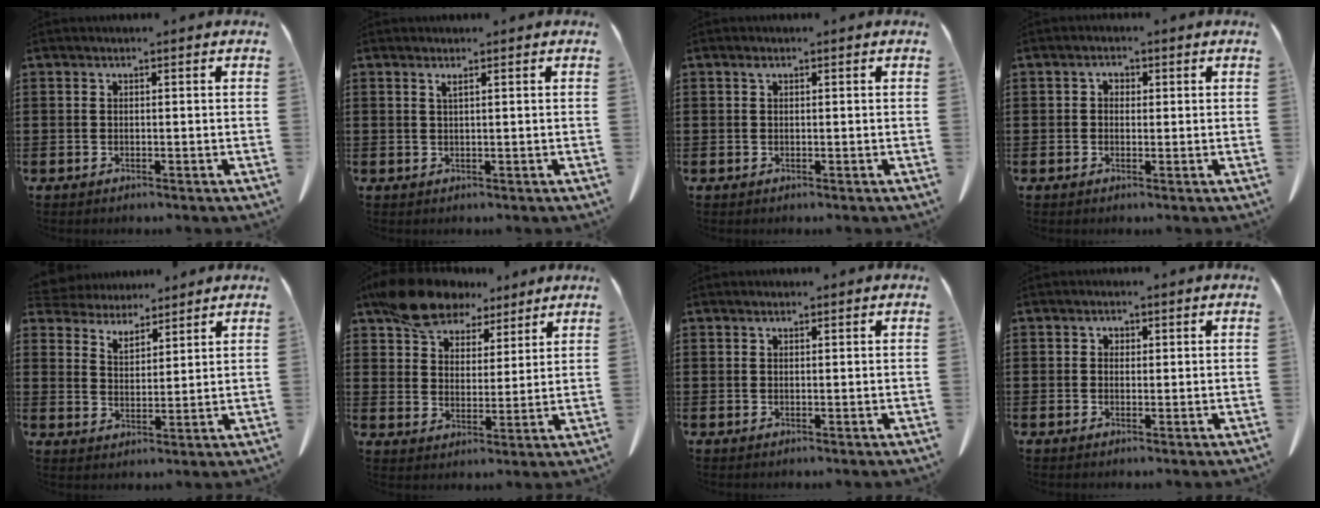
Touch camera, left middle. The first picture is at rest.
{"total": 1.0, "force": [0.6, 0.1, 0.8], "torque": [-0.018, 0.000, 0.011]}
{"total": 0.6, "force": [0.3, 0.4, 0.3], "torque": [-0.009, 0.001, 0.005]}
{"total": 1.5, "force": [0.1, 1.3, 0.7], "torque": [-0.017, 0.007, -0.001]}
{"total": 4.9, "force": [4.7, 1.3, 0.0], "torque": [-0.022, -0.017, 0.085]}
{"total": 9.5, "force": [7.7, 4.4, 3.4], "torque": [-0.092, -0.014, 0.146]}
{"total": 0.7, "force": [0.6, 0.1, 0.4], "torque": [-0.009, 0.001, 0.011]}
{"total": 1.0, "force": [0.4, 0.8, 0.1], "torque": [-0.006, 0.003, 0.008]}